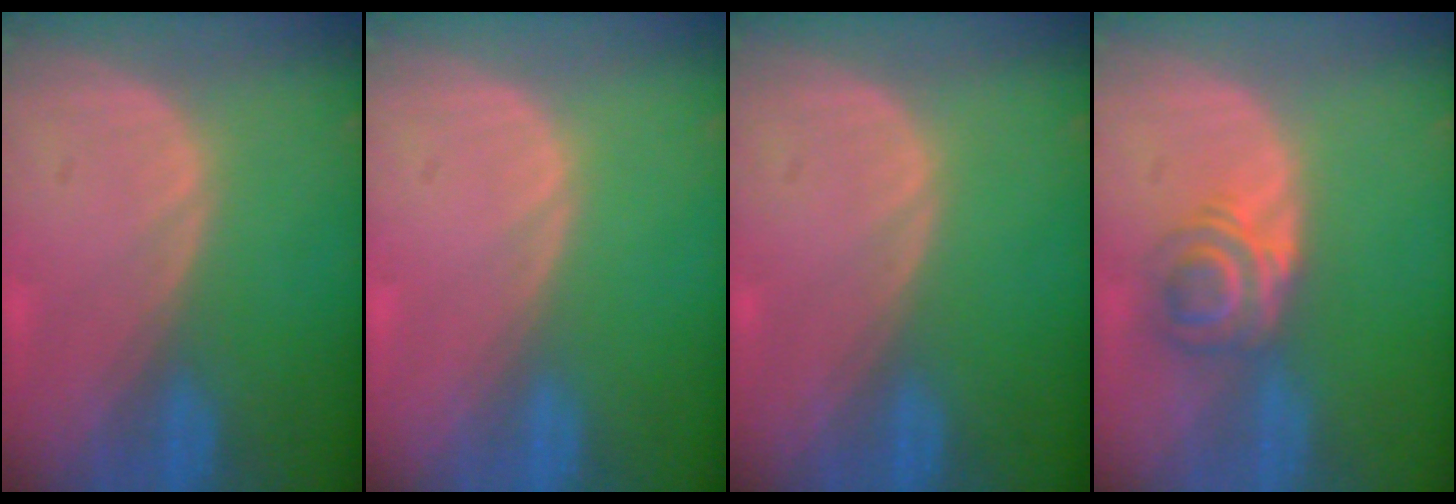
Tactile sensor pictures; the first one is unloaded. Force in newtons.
{"total": 0.0}
{"total": 0.0}
{"total": 5.9, "press": 4.8, "slide": 3.3}